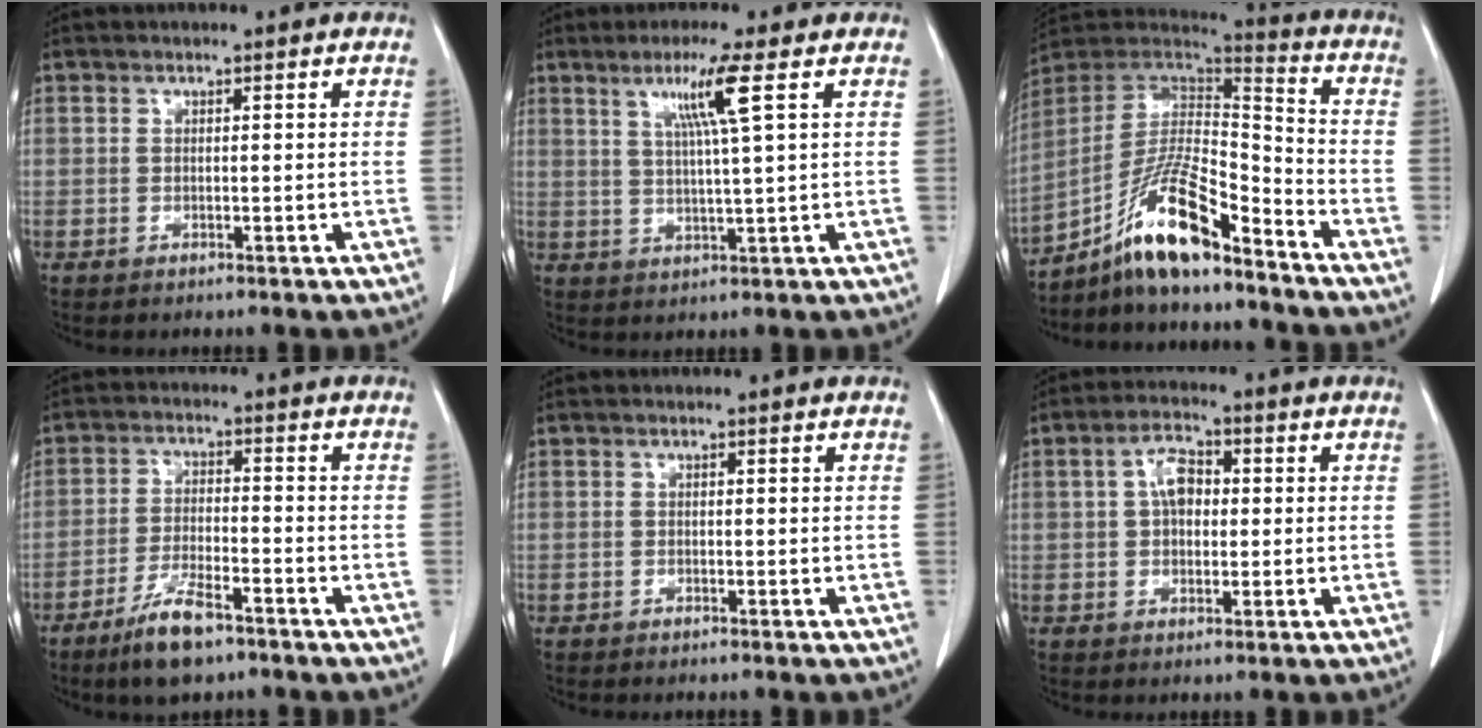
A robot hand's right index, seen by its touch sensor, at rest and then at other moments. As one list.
[{"total": 6.4, "force": [2.7, -1.3, 5.6], "torque": [-0.109, -0.005, 0.053]}, {"total": 14.4, "force": [-10.2, 2.2, 9.9], "torque": [-0.184, 0.016, -0.183]}, {"total": 7.5, "force": [-5.2, 1.6, 5.1], "torque": [-0.105, -0.010, -0.094]}, {"total": 0.0}, {"total": 5.5, "force": [0.8, 3.6, 4.2], "torque": [-0.077, 0.016, 0.013]}]